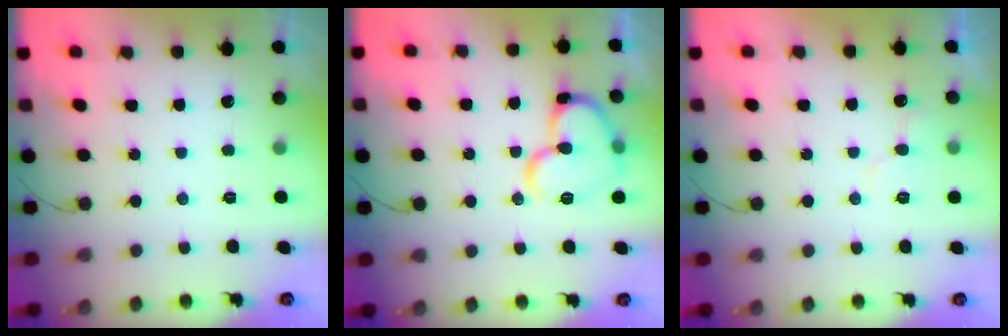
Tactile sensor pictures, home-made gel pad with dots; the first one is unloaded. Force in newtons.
{"total": 14.8, "press": 14.7, "slide": 1.5}
{"total": 5.4, "press": 5.4, "slide": 0.4}